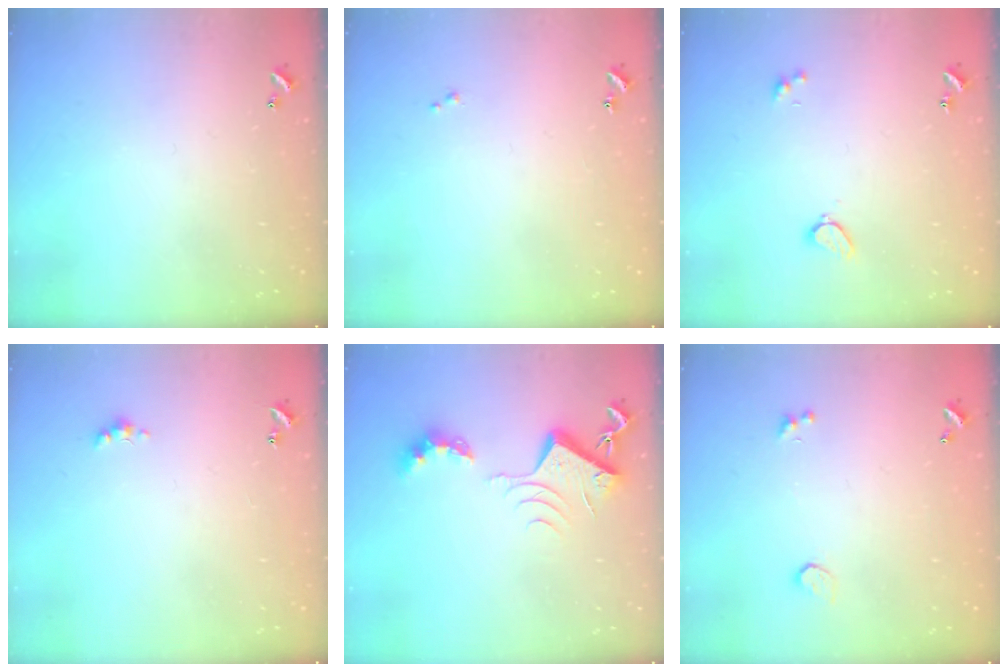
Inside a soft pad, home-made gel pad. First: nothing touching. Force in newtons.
{"total": 0.7, "press": 0.6, "slide": 0.3}
{"total": 1.9, "press": 1.9, "slide": 0.3}
{"total": 1.4, "press": 1.3, "slide": 0.4}
{"total": 9.3, "press": 9.2, "slide": 1.2}
{"total": 0.9, "press": 0.7, "slide": 0.5}